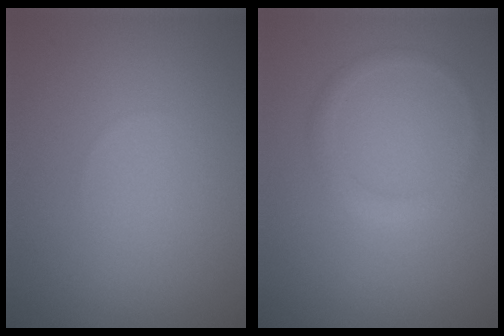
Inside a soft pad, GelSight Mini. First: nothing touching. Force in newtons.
{"total": 1.2, "press": 1.2, "slide": 0.0}